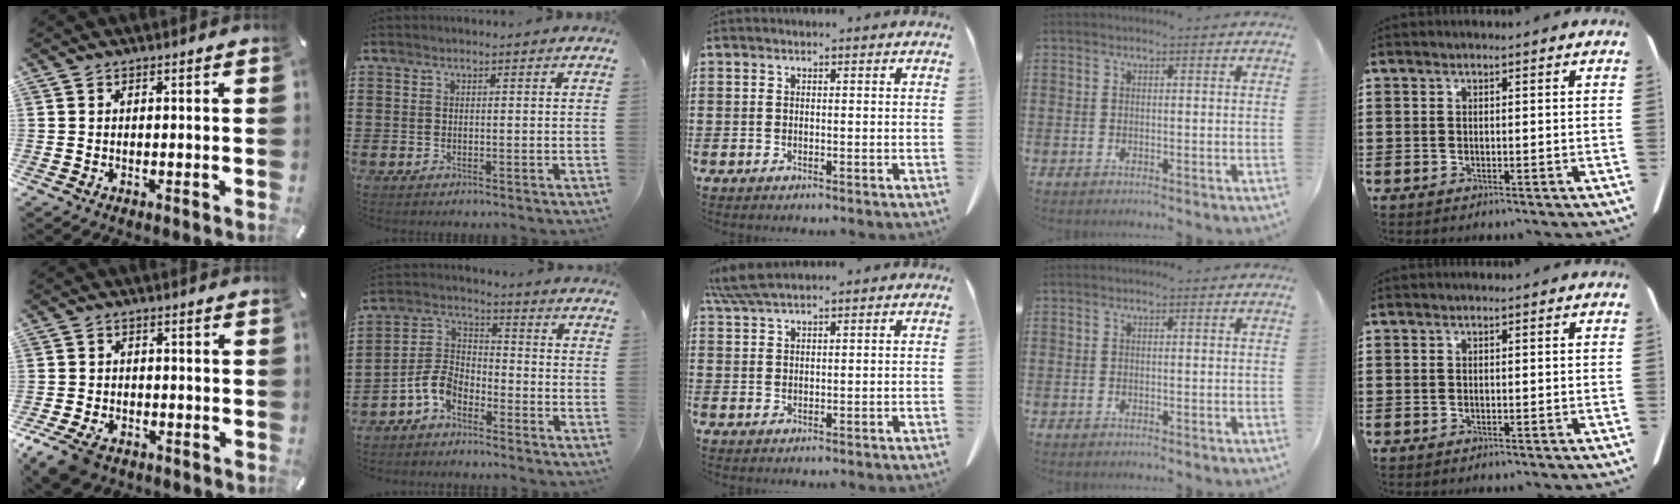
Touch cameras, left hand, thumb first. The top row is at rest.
{"thumb": {"total": 6.6, "force": [-4.1, 4.0, 3.3], "torque": [-0.081, 0.012, -0.078]}, "index": {"total": 6.8, "force": [-4.7, 3.6, 3.4], "torque": [-0.096, 0.002, -0.100]}, "middle": {"total": 4.5, "force": [3.8, 0.5, 2.4], "torque": [-0.058, -0.005, 0.073]}}